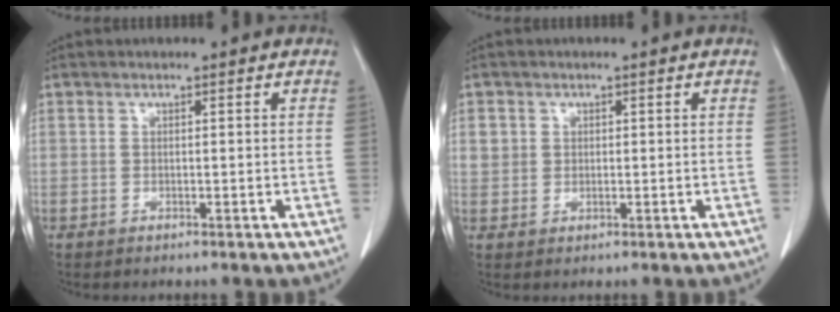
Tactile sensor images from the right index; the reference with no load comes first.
{"total": 2.5, "force": [0.8, 2.3, 0.5], "torque": [-0.002, 0.004, 0.015]}